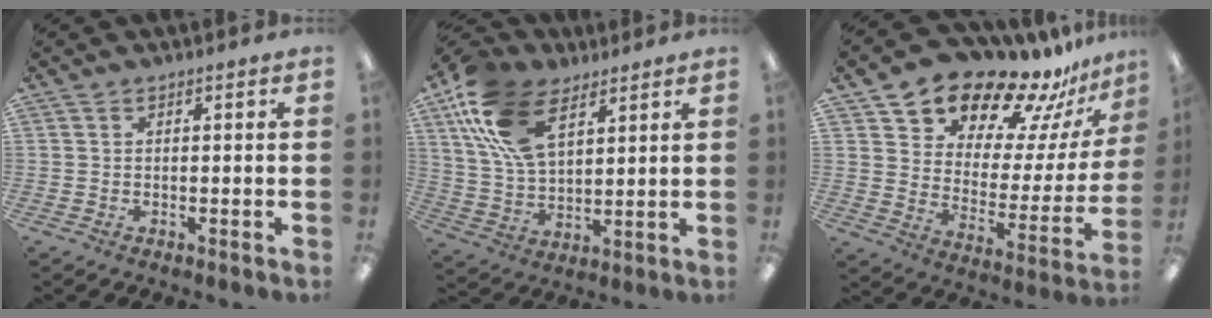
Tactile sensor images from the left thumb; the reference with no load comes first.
{"total": 17.3, "force": [8.9, 9.5, 11.4], "torque": [-0.251, -0.013, 0.164]}
{"total": 17.8, "force": [15.1, 7.8, 5.1], "torque": [-0.085, -0.126, 0.261]}